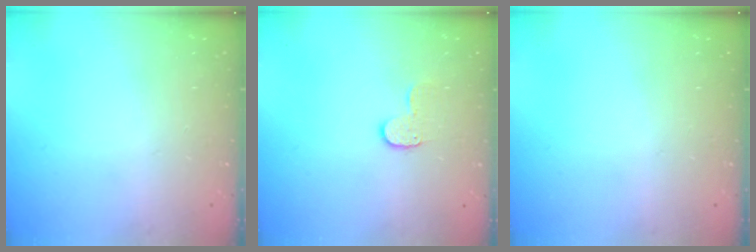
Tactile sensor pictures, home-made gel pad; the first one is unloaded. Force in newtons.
{"total": 6.5, "press": 6.4, "slide": 0.4}
{"total": 0.0}